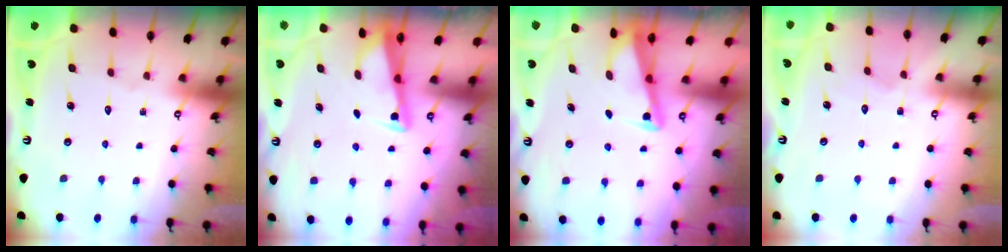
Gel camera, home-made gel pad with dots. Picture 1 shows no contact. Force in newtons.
{"total": 2.9, "press": 2.9, "slide": 0.3}
{"total": 2.7, "press": 2.7, "slide": 0.3}
{"total": 3.4, "press": 3.3, "slide": 0.4}